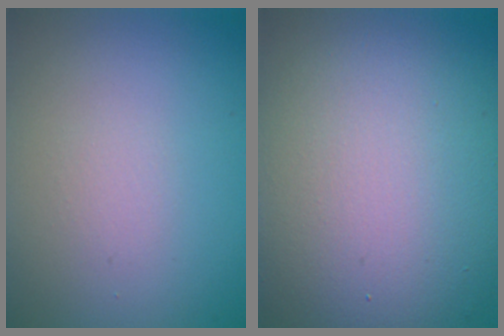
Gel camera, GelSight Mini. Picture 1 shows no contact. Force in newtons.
{"total": 12.2, "press": 12.2, "slide": 0.3}